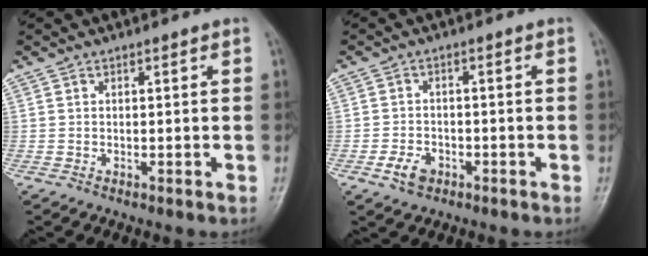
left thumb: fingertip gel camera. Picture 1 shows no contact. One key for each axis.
{"total": 4.1, "fx": -2.1, "fy": 2.9, "fz": 2.2, "tx": -0.033, "ty": 0.010, "tz": -0.035}